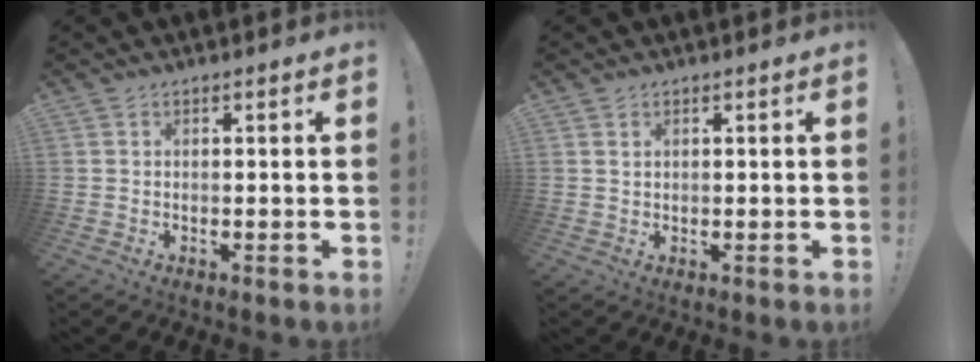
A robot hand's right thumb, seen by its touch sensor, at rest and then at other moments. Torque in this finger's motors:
{"motor_torque": [-0.16, -0.08, 0.06, 0.16, -0.09]}